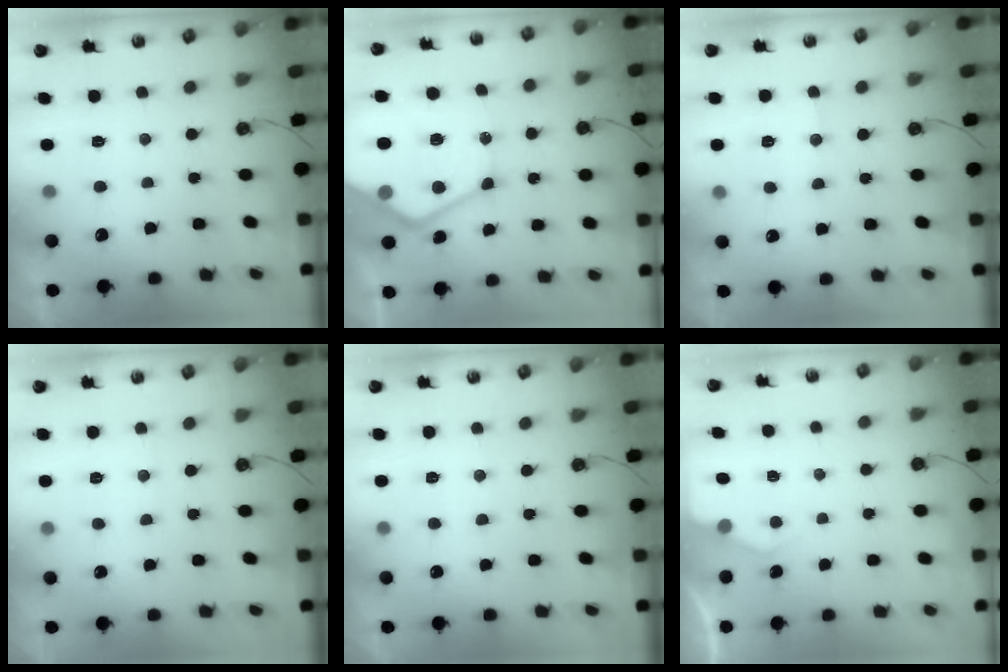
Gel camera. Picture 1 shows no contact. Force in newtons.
{"total": 25.3, "press": 25.2, "slide": 2.8}
{"total": 7.2, "press": 7.2, "slide": 0.6}
{"total": 6.0, "press": 5.9, "slide": 0.7}
{"total": 7.4, "press": 7.4, "slide": 0.8}
{"total": 4.1, "press": 4.1, "slide": 0.6}